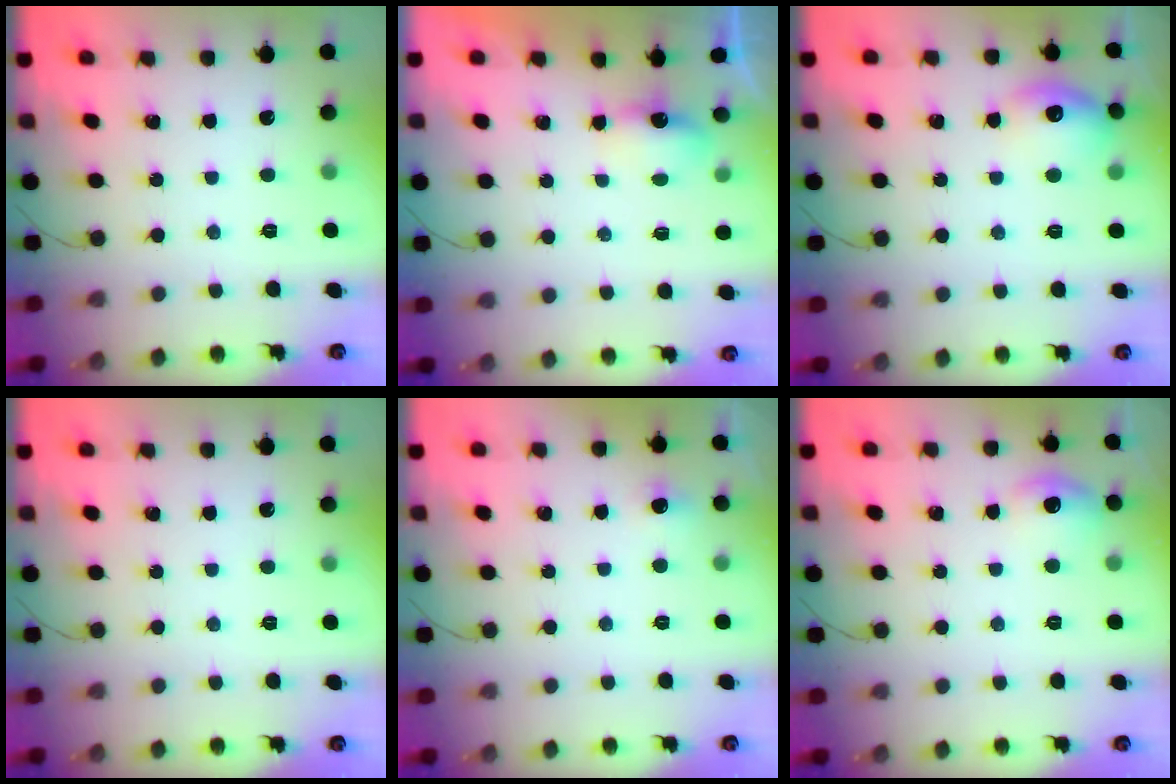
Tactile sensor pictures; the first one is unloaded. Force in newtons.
{"total": 4.1, "press": 3.9, "slide": 1.2}
{"total": 11.3, "press": 11.3, "slide": 0.4}
{"total": 0.0}
{"total": 4.0, "press": 3.7, "slide": 1.6}
{"total": 6.9, "press": 6.7, "slide": 1.5}